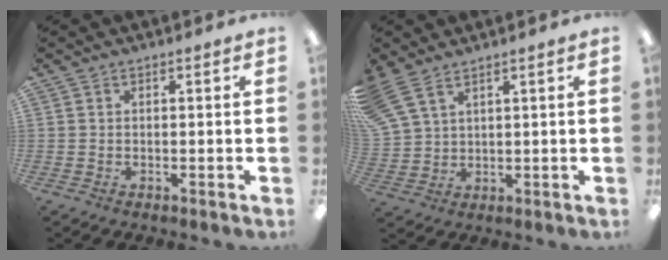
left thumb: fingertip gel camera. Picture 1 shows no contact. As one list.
[{"total": 7.3, "force": [5.5, 3.2, 3.6], "torque": [-0.091, -0.016, 0.107]}]